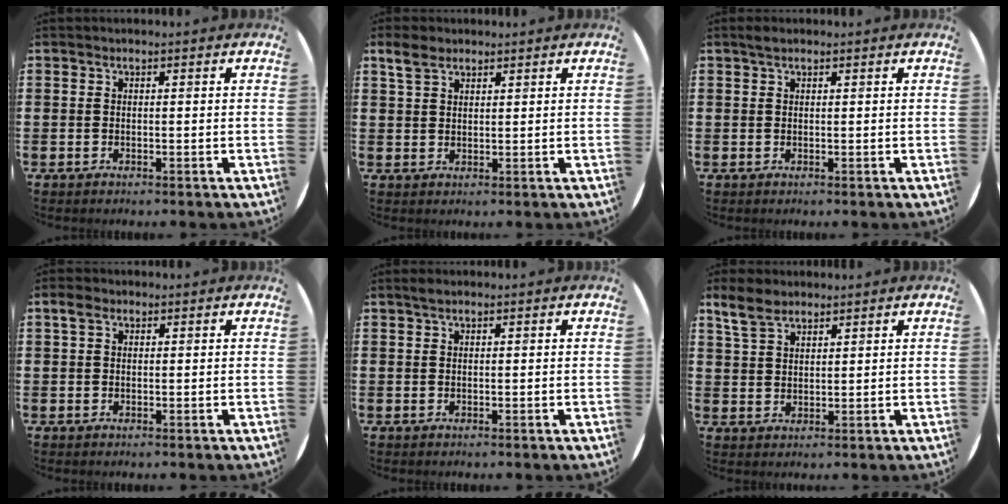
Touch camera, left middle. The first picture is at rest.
{"total": 3.3, "force": [2.5, 1.6, 1.4], "torque": [-0.023, 0.003, 0.045]}
{"total": 1.0, "force": [0.7, 0.5, 0.4], "torque": [-0.009, 0.006, 0.012]}
{"total": 1.6, "force": [1.0, 1.0, 0.8], "torque": [-0.009, 0.004, 0.016]}
{"total": 0.8, "force": [0.6, 0.3, 0.4], "torque": [-0.007, 0.004, 0.010]}
{"total": 4.7, "force": [3.7, 2.1, 1.9], "torque": [-0.046, 0.001, 0.071]}